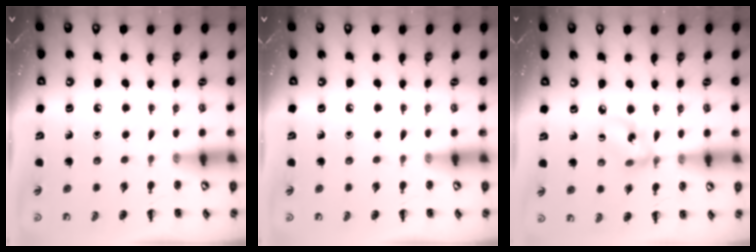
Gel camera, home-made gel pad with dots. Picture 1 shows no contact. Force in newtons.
{"total": 0.0}
{"total": 6.1, "press": 6.0, "slide": 0.8}